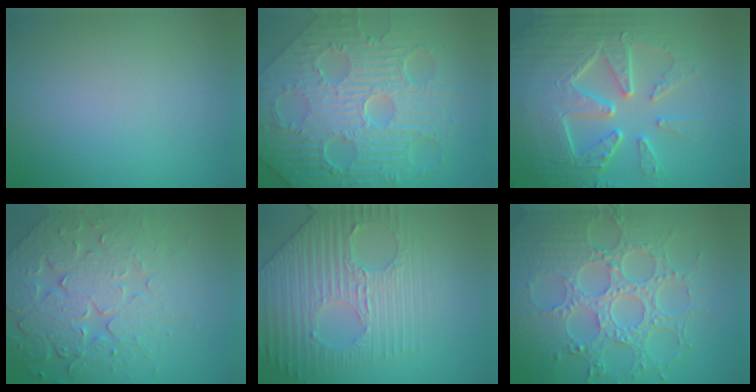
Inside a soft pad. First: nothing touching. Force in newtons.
{"total": 12.2, "press": 8.0, "slide": 9.1}
{"total": 10.1, "press": 6.8, "slide": 7.5}
{"total": 6.9, "press": 5.7, "slide": 3.9}
{"total": 4.5, "press": 4.4, "slide": 1.0}
{"total": 8.7, "press": 6.5, "slide": 5.7}